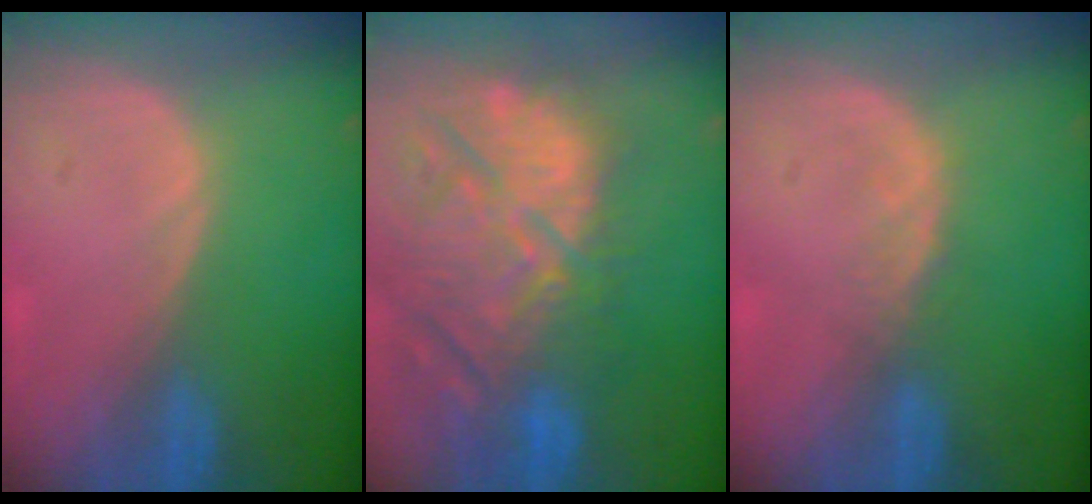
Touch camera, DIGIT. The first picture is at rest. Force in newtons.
{"total": 14.5, "press": 12.7, "slide": 7.0}
{"total": 1.4, "press": 1.4, "slide": 0.2}